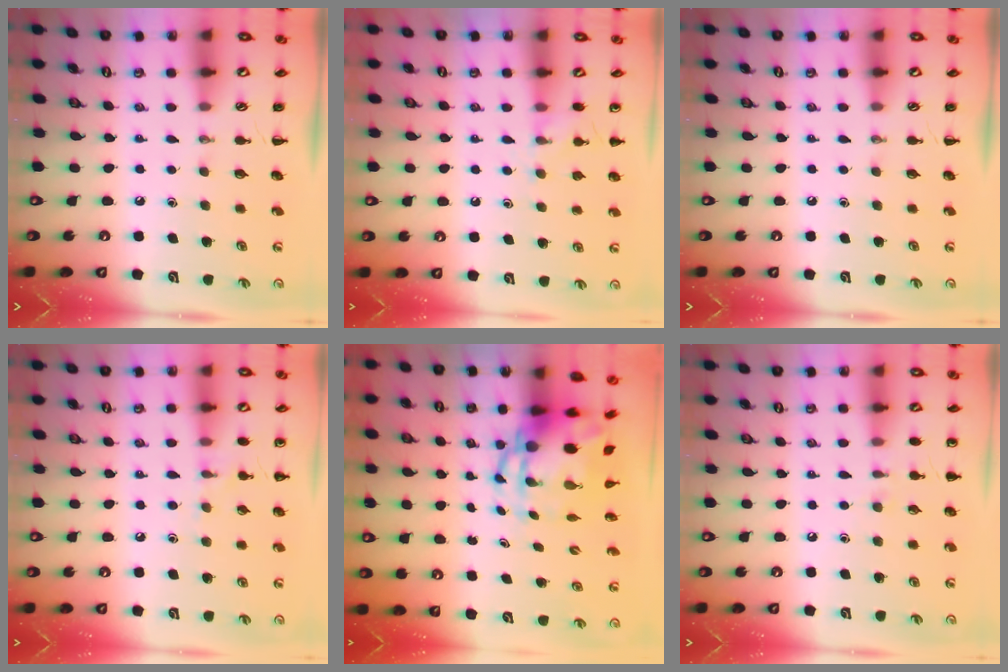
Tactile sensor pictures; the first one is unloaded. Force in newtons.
{"total": 8.0, "press": 7.8, "slide": 1.8}
{"total": 0.0}
{"total": 7.1, "press": 6.8, "slide": 2.0}
{"total": 6.6, "press": 6.3, "slide": 2.1}
{"total": 5.6, "press": 5.3, "slide": 1.7}